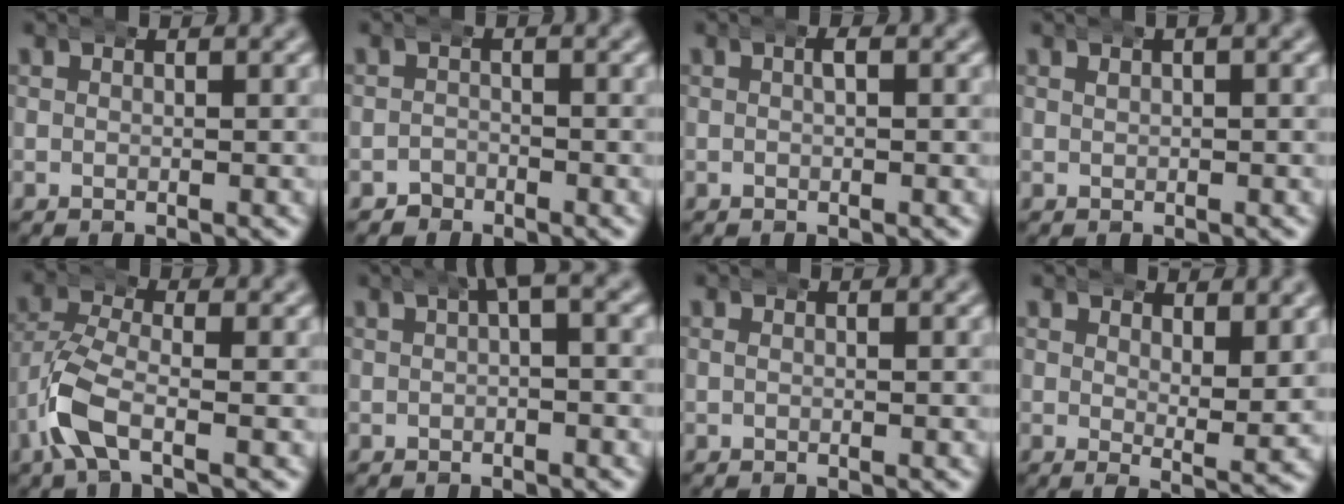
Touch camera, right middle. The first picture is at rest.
{"total": 1.4, "force": [-1.1, 0.6, -0.6], "torque": [0.007, -0.008, -0.021]}
{"total": 0.5, "force": [0.0, 0.1, 0.5], "torque": [-0.008, 0.002, -0.003]}
{"total": 0.5, "force": [0.3, 0.2, 0.4], "torque": [-0.006, 0.004, 0.004]}
{"total": 4.2, "force": [-1.5, 2.1, 3.2], "torque": [-0.095, -0.020, -0.023]}
{"total": 1.5, "force": [0.5, 0.1, 1.4], "torque": [-0.016, 0.007, 0.005]}
{"total": 0.0}
{"total": 2.6, "force": [1.7, 0.2, 1.9], "torque": [-0.033, -0.023, 0.031]}